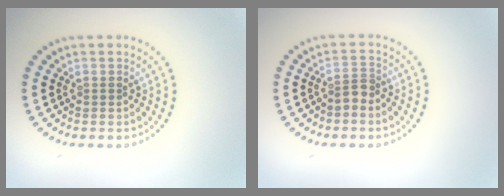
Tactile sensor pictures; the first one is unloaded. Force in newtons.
{"total": 1.7, "press": 1.4, "slide": 1.0}